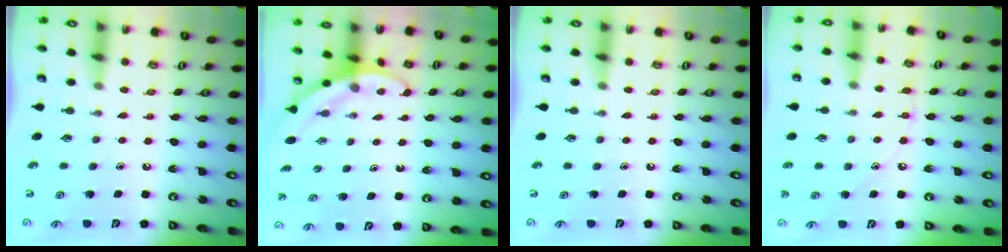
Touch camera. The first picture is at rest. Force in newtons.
{"total": 2.9, "press": 2.9, "slide": 0.1}
{"total": 0.0}
{"total": 6.7, "press": 6.7, "slide": 0.7}